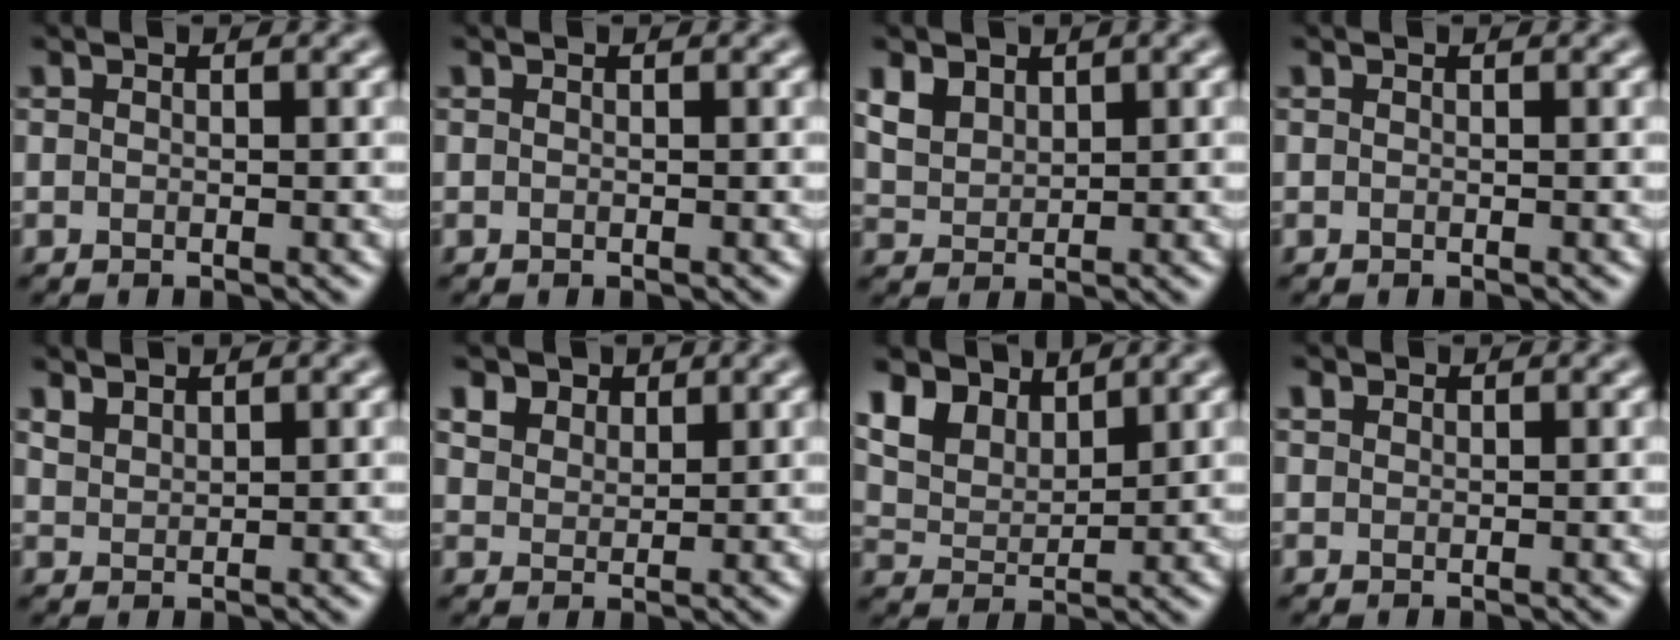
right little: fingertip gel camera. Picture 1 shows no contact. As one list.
[{"total": 0.0}, {"total": 3.3, "force": [1.9, 2.1, 1.7], "torque": [-0.042, -0.003, 0.041]}, {"total": 0.0}, {"total": 1.7, "force": [1.5, 0.7, 0.5], "torque": [-0.016, 0.002, 0.035]}, {"total": 4.3, "force": [3.2, 2.5, 1.5], "torque": [-0.056, 0.003, 0.058]}, {"total": 5.5, "force": [4.2, 2.7, 2.4], "torque": [-0.067, 0.004, 0.077]}, {"total": 0.9, "force": [0.7, 0.5, 0.2], "torque": [-0.003, 0.002, 0.014]}]